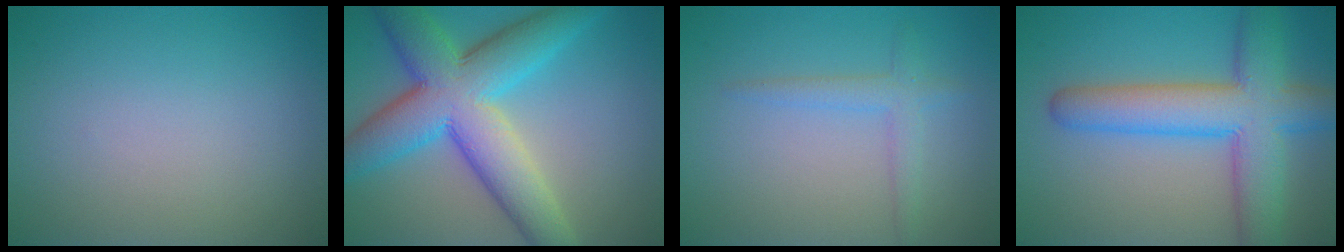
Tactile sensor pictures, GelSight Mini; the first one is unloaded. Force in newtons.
{"total": 11.0, "press": 11.0, "slide": 0.4}
{"total": 2.1, "press": 2.1, "slide": 0.0}
{"total": 8.5, "press": 8.4, "slide": 0.4}